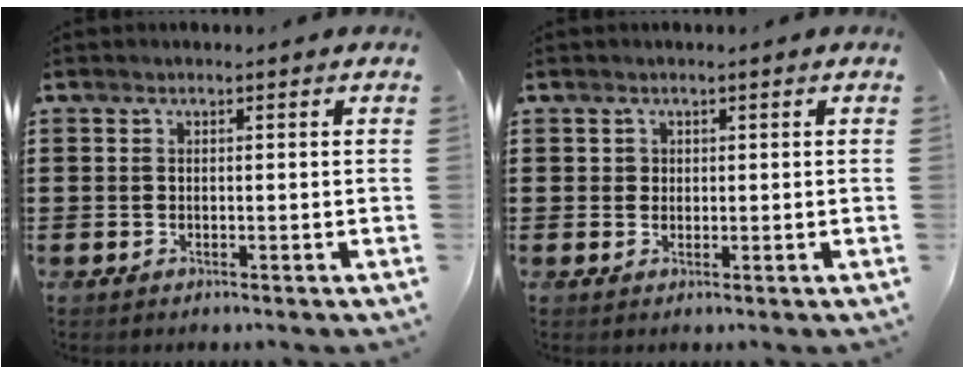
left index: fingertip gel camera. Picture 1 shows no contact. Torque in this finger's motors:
{"motor_torque": [-0.12, 0.13, -0.02, 0.00]}